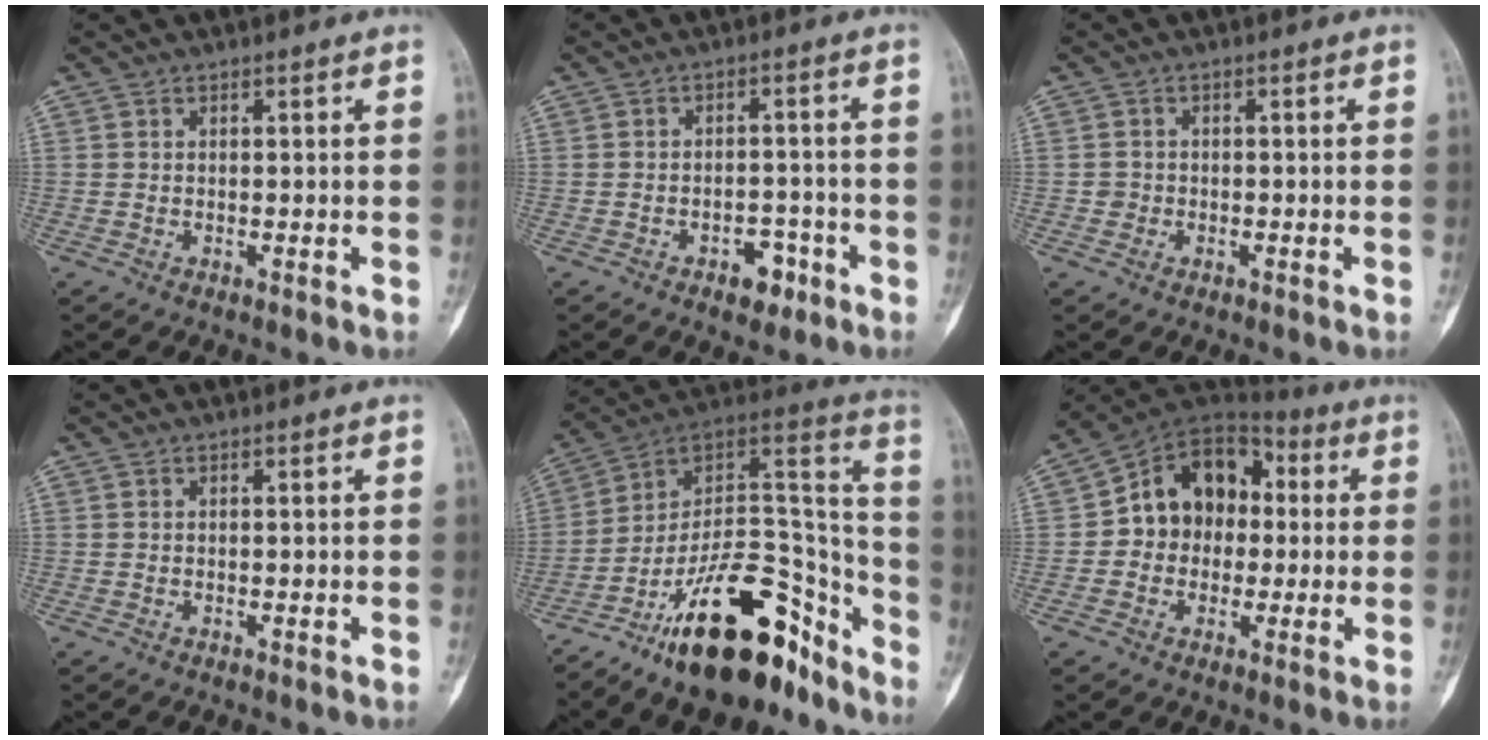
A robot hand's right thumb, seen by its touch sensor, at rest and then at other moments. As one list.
[{"total": 4.9, "force": [-2.7, 3.0, 2.7], "torque": [-0.018, 0.025, -0.036]}, {"total": 1.4, "force": [-0.5, 1.3, 0.2], "torque": [0.004, 0.007, -0.012]}, {"total": 0.0}, {"total": 25.5, "force": [-17.1, 10.8, 15.6], "torque": [-0.179, 0.120, -0.282]}, {"total": 14.3, "force": [0.6, 11.6, 8.5], "torque": [-0.086, 0.040, -0.001]}]